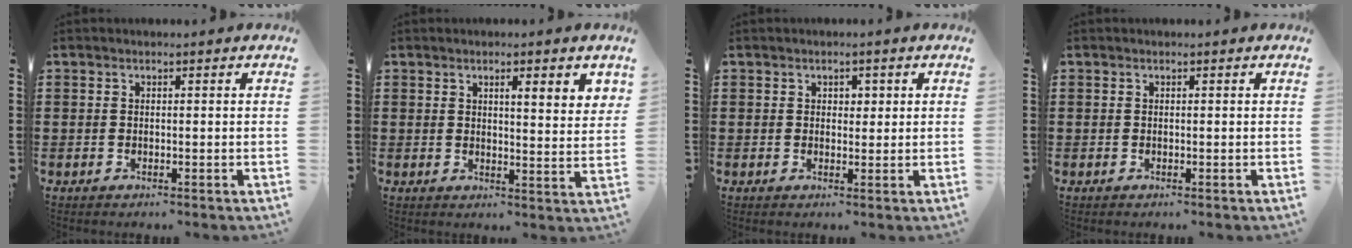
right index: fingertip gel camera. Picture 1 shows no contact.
{"total": 3.0, "force": [1.6, 0.2, 2.5], "torque": [-0.043, -0.002, 0.025]}
{"total": 1.4, "force": [0.6, 1.1, 0.7], "torque": [-0.009, 0.004, 0.007]}
{"total": 0.0}